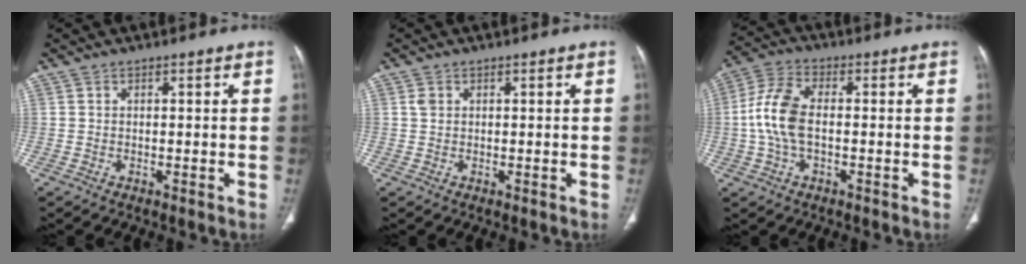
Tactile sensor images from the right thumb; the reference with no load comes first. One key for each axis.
{"total": 1.1, "fx": 0.3, "fy": 0.9, "fz": 0.5, "tx": -0.009, "ty": 0.002, "tz": 0.006}
{"total": 9.7, "fx": -0.6, "fy": 5.5, "fz": 8.1, "tx": -0.171, "ty": 0.024, "tz": -0.018}